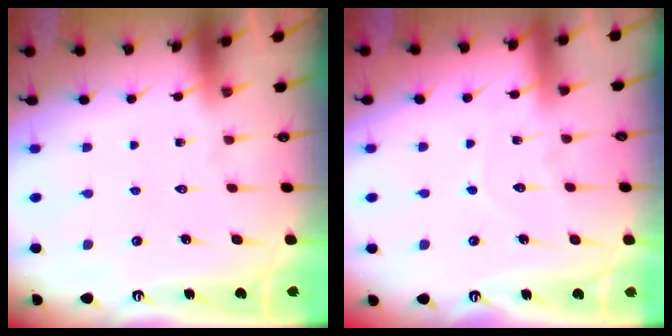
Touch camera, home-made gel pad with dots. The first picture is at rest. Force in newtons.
{"total": 5.3, "press": 5.3, "slide": 0.4}